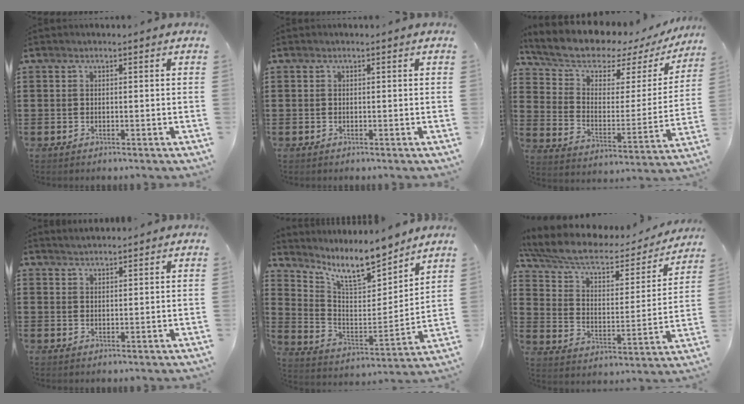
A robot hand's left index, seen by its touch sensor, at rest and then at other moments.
{"total": 0.0}
{"total": 7.8, "force": [6.6, 2.9, 2.8], "torque": [-0.094, -0.045, 0.115]}
{"total": 1.5, "force": [1.5, 0.0, 0.0], "torque": [-0.004, 0.003, 0.030]}
{"total": 11.0, "force": [9.2, 2.6, 5.5], "torque": [-0.125, -0.057, 0.160]}
{"total": 8.3, "force": [5.8, 3.2, 5.0], "torque": [-0.119, -0.031, 0.099]}